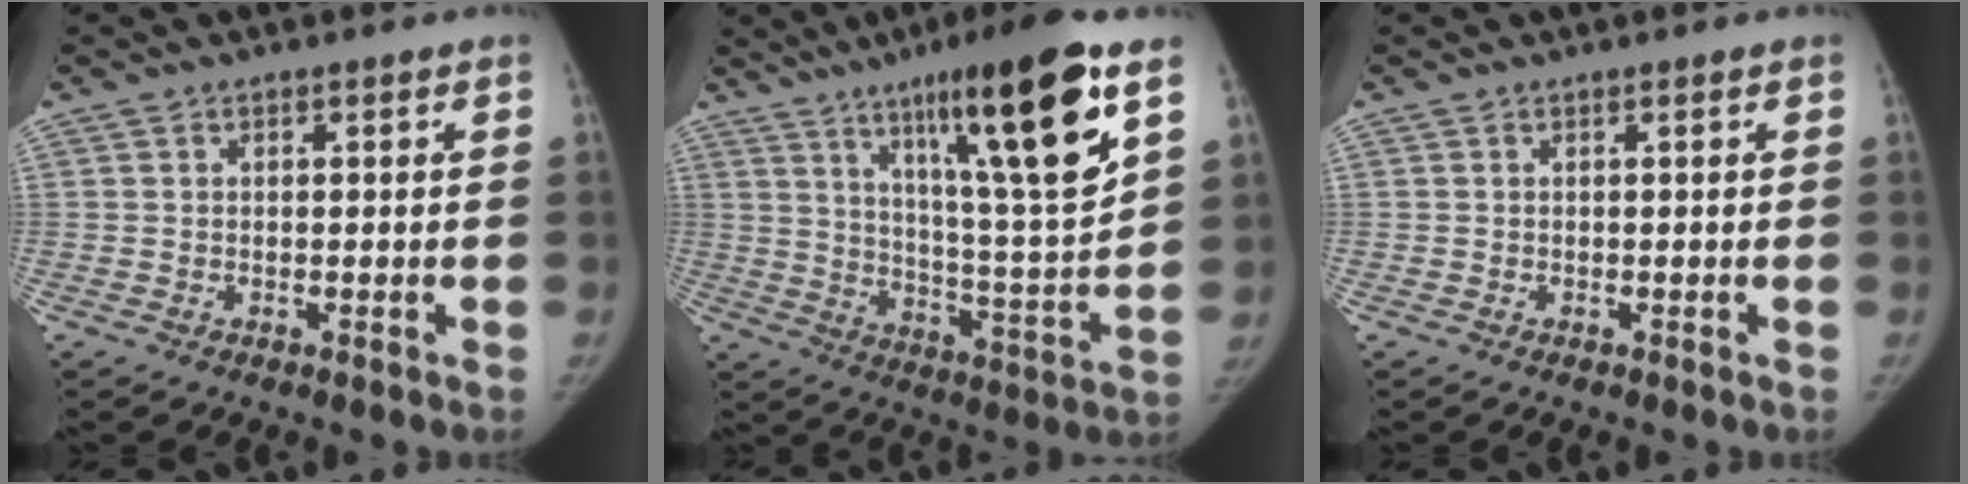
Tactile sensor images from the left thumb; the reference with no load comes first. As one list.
[{"total": 22.6, "force": [11.8, 3.0, 19.0], "torque": [-0.278, -0.051, 0.191]}, {"total": 0.0}]